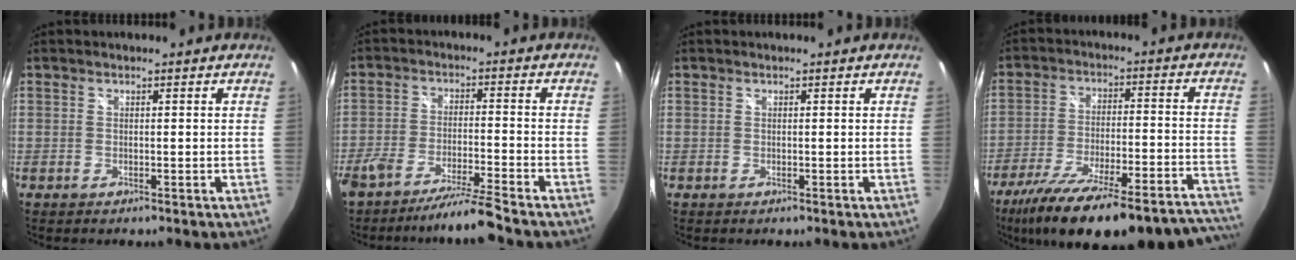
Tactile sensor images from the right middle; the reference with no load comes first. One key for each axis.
{"total": 8.5, "fx": -7.5, "fy": -1.0, "fz": 3.9, "tx": -0.089, "ty": -0.008, "tz": -0.132}
{"total": 0.0}
{"total": 32.1, "fx": -27.5, "fy": 5.7, "fz": 15.5, "tx": -0.249, "ty": -0.048, "tz": -0.389}